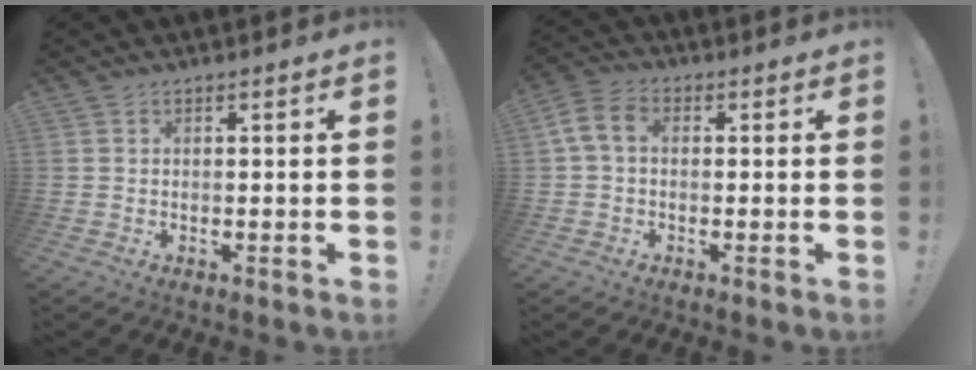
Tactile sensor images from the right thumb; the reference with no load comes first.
{"total": 7.0, "force": [0.7, 4.8, 5.1], "torque": [-0.098, 0.008, 0.019]}